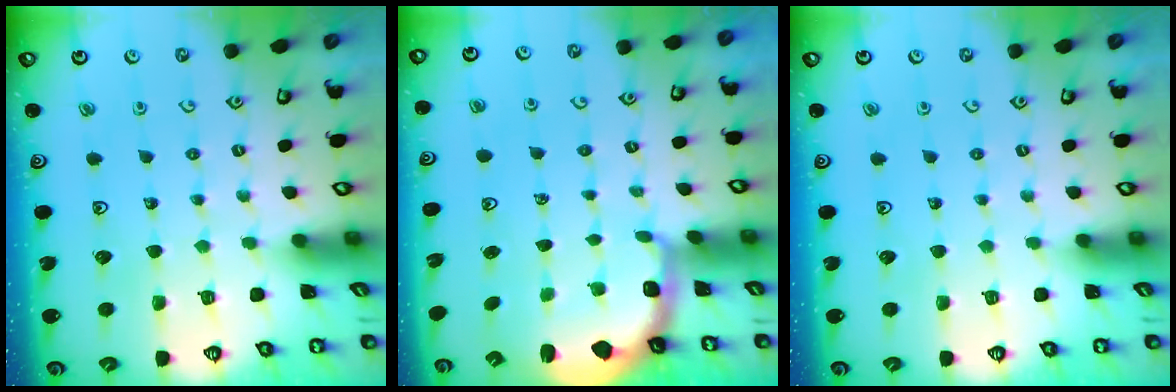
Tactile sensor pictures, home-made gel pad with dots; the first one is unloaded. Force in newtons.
{"total": 2.1, "press": 1.3, "slide": 1.6}
{"total": 0.0}